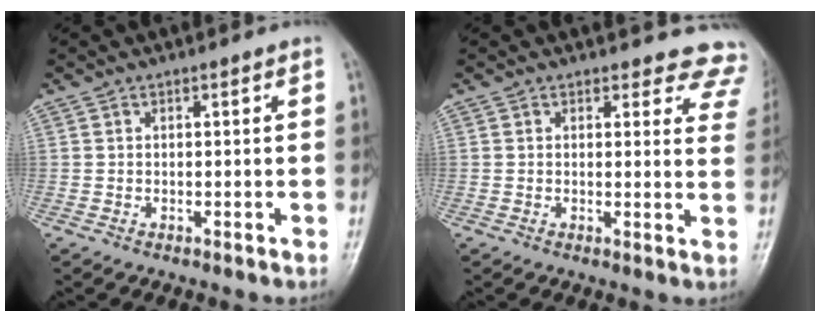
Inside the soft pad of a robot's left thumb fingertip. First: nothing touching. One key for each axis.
{"total": 9.7, "fx": 9.1, "fy": 3.4, "fz": 0.3, "tx": 0.059, "ty": -0.060, "tz": 0.061}